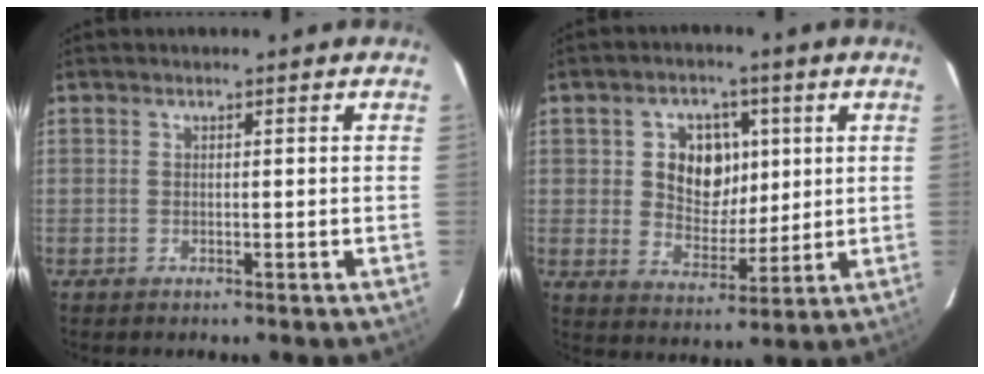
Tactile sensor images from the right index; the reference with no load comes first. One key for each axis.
{"total": 9.5, "fx": 2.0, "fy": 7.7, "fz": 5.2, "tx": -0.100, "ty": 0.009, "tz": 0.040}